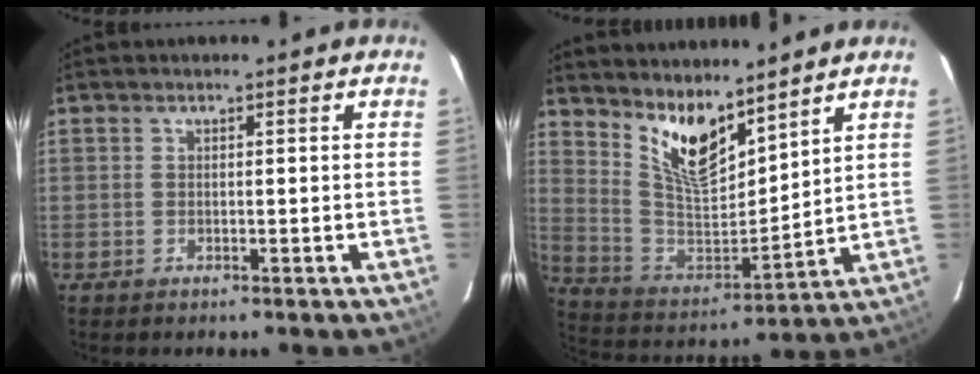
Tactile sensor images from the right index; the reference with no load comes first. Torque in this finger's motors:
{"motor_torque": [0.37, 0.30, 0.38, 0.09]}